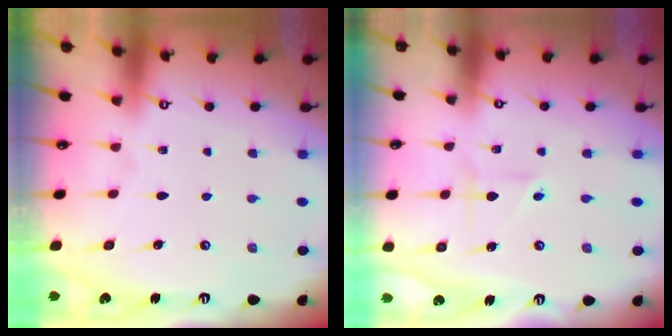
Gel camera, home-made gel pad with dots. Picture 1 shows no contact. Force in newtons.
{"total": 2.2, "press": 2.1, "slide": 0.6}